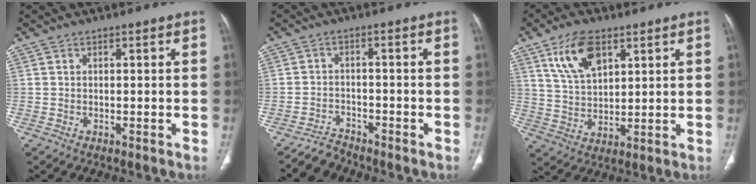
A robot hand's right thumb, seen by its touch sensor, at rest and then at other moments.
{"total": 3.3, "force": [-3.1, 0.8, -0.4], "torque": [0.007, 0.014, -0.058]}
{"total": 10.5, "force": [5.5, 5.5, 7.1], "torque": [-0.118, -0.020, 0.111]}